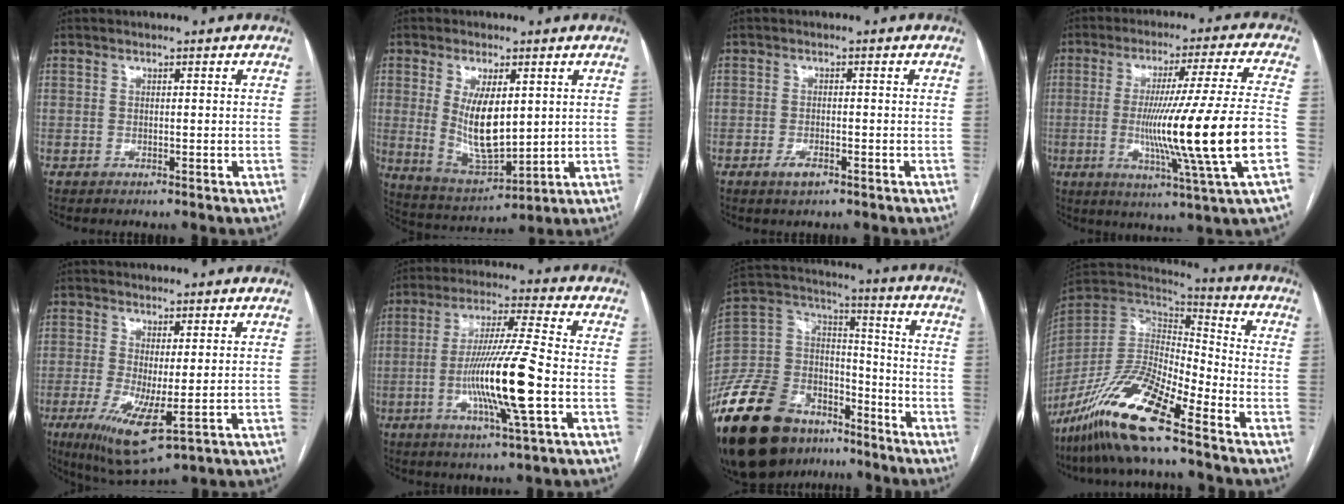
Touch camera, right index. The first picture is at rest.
{"total": 10.4, "force": [1.7, 4.1, 9.4], "torque": [-0.182, -0.009, 0.043]}
{"total": 2.2, "force": [-1.3, 0.8, 1.6], "torque": [-0.032, -0.001, -0.022]}
{"total": 19.0, "force": [-3.6, -2.1, 18.6], "torque": [-0.305, -0.016, -0.062]}
{"total": 9.5, "force": [-2.6, 2.0, 8.9], "torque": [-0.164, -0.030, -0.033]}
{"total": 13.8, "force": [-3.2, -0.5, 13.4], "torque": [-0.260, -0.011, -0.063]}
{"total": 27.4, "force": [-18.9, 14.7, 13.4], "torque": [-0.341, 0.006, -0.331]}
{"total": 17.0, "force": [-11.4, 2.7, 12.4], "torque": [-0.249, -0.012, -0.213]}